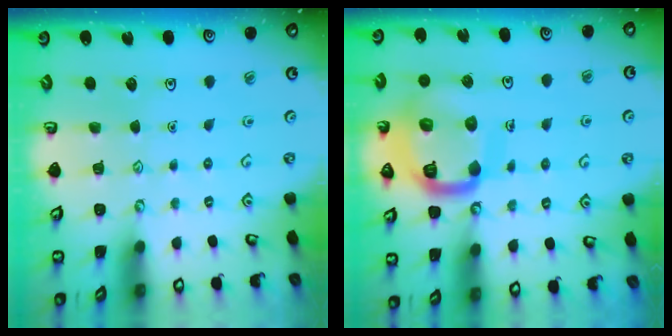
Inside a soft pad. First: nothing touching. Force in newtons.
{"total": 18.2, "press": 18.1, "slide": 2.0}